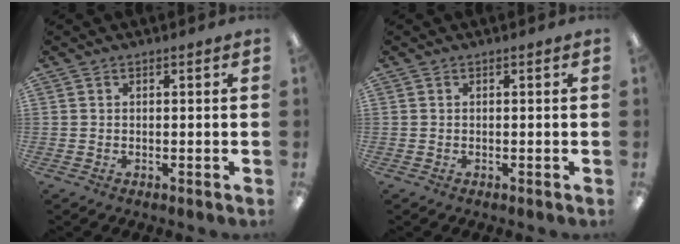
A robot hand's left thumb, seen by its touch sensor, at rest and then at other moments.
{"total": 0.0}